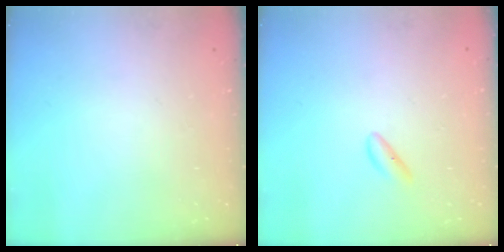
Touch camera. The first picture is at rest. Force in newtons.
{"total": 3.4, "press": 3.2, "slide": 1.1}